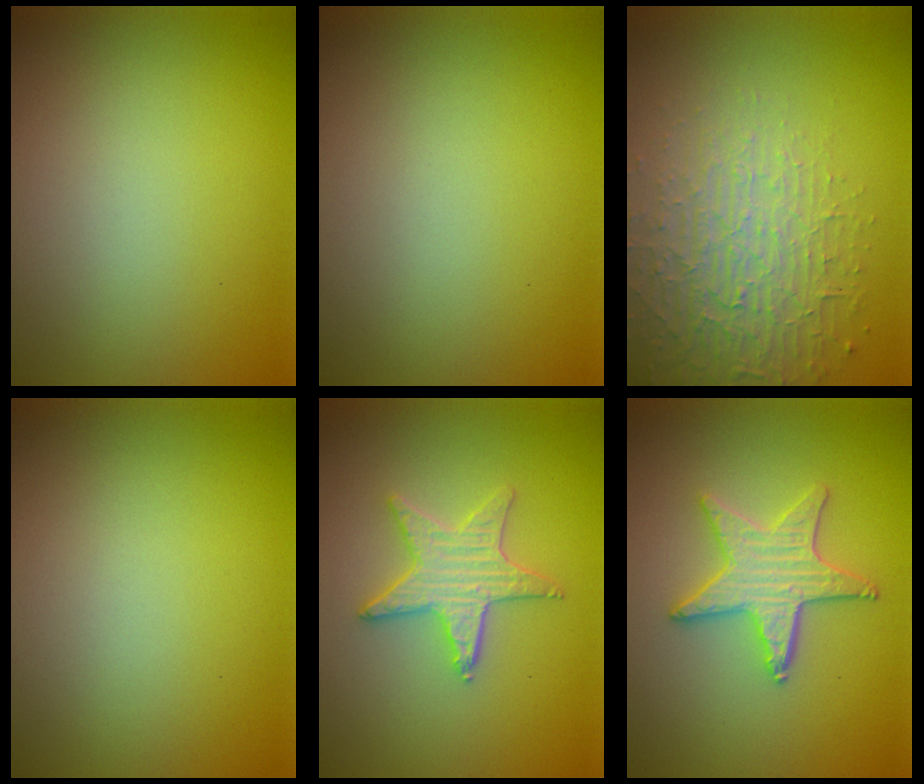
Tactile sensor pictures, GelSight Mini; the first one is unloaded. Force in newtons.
{"total": 0.0}
{"total": 4.6, "press": 4.0, "slide": 2.3}
{"total": 0.0}
{"total": 3.2, "press": 3.1, "slide": 0.7}
{"total": 3.7, "press": 3.6, "slide": 0.8}